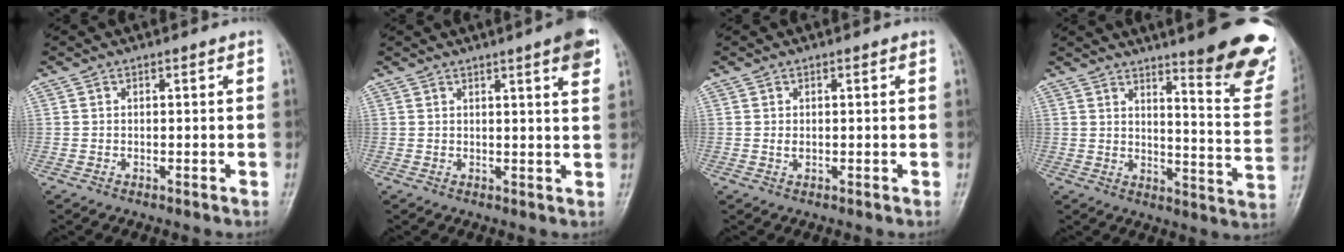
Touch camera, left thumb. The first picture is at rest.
{"total": 5.9, "force": [3.3, 0.6, 4.9], "torque": [-0.054, -0.008, 0.039]}
{"total": 1.2, "force": [0.2, 0.7, 0.9], "torque": [-0.012, 0.000, 0.006]}
{"total": 19.4, "force": [13.8, 3.3, 13.2], "torque": [-0.134, -0.102, 0.174]}